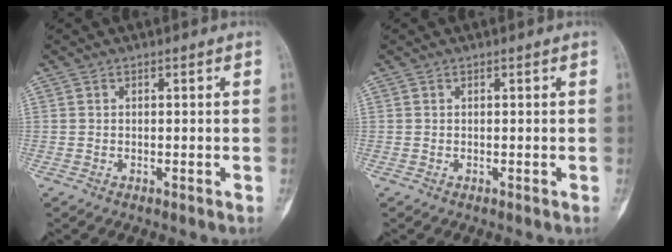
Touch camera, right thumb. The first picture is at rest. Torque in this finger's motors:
{"motor_torque": [0.62, 0.62, 0.10, -0.10, 0.02]}